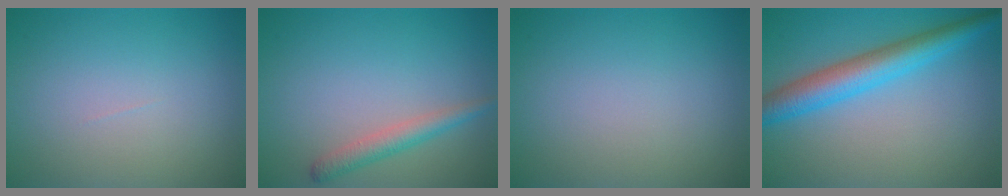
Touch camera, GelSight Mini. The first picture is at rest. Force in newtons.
{"total": 2.2, "press": 2.2, "slide": 0.1}
{"total": 0.0}
{"total": 5.5, "press": 5.5, "slide": 0.1}